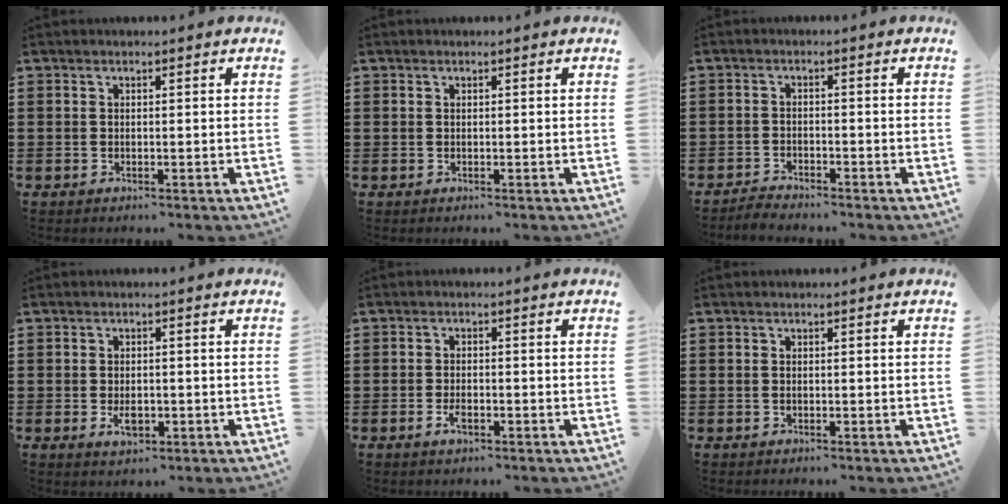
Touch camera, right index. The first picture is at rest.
{"total": 0.0}
{"total": 2.1, "force": [-2.1, 0.2, 0.0], "torque": [-0.008, 0.001, -0.043]}
{"total": 2.9, "force": [-0.7, 1.6, 2.4], "torque": [-0.044, -0.006, -0.014]}
{"total": 2.4, "force": [-1.0, 1.1, 1.9], "torque": [-0.043, -0.003, -0.021]}
{"total": 0.0}